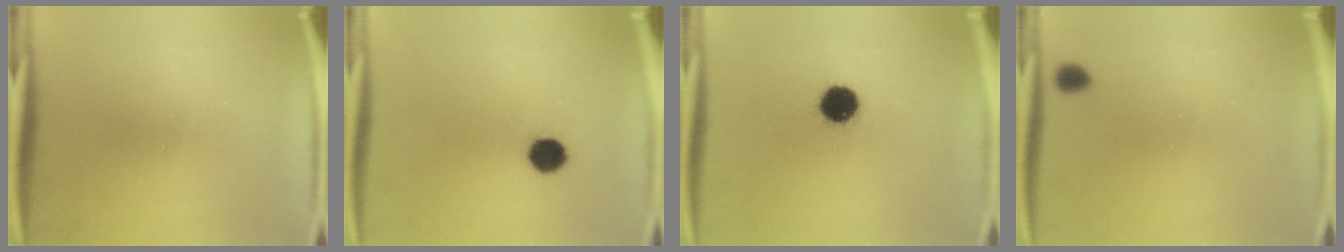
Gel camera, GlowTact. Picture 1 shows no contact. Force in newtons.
{"total": 5.4}
{"total": 8.3}
{"total": 1.3}